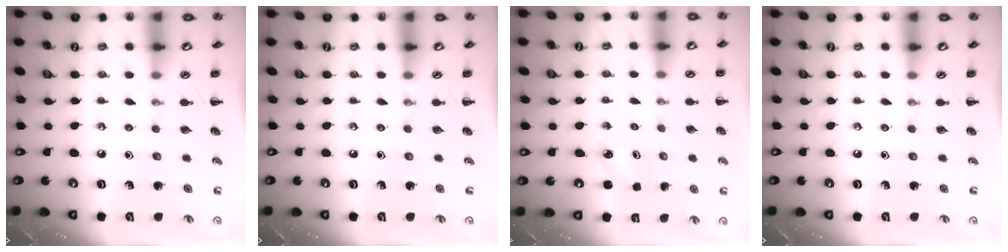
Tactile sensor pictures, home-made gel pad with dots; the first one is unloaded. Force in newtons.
{"total": 0.0}
{"total": 1.7, "press": 1.7, "slide": 0.2}
{"total": 0.0}